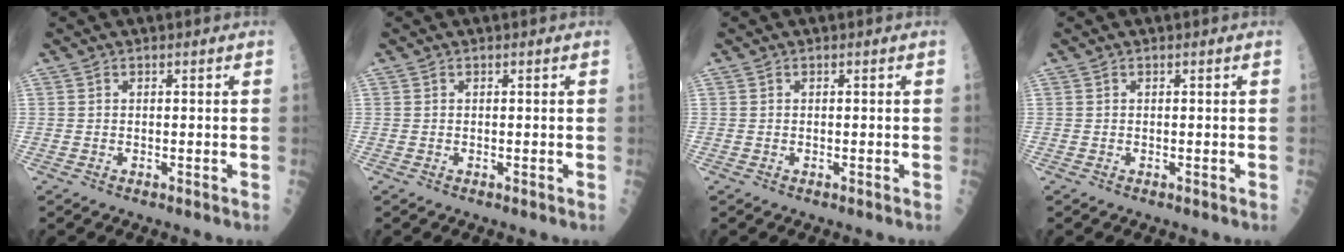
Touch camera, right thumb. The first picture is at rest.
{"total": 0.0}
{"total": 0.0}
{"total": 0.0}